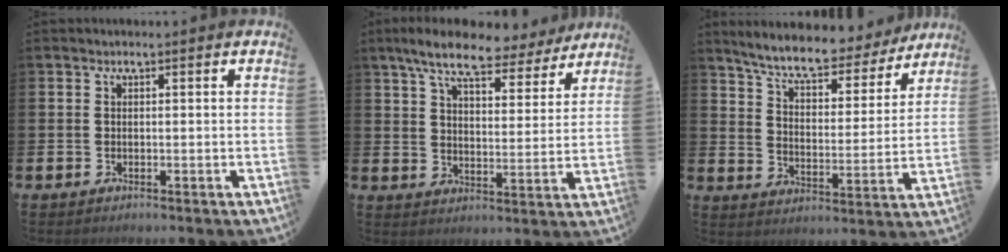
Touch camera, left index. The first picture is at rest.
{"total": 9.1, "force": [7.9, 2.3, 3.8], "torque": [-0.089, -0.035, 0.139]}
{"total": 8.1, "force": [7.4, 1.6, 2.9], "torque": [-0.081, -0.049, 0.125]}